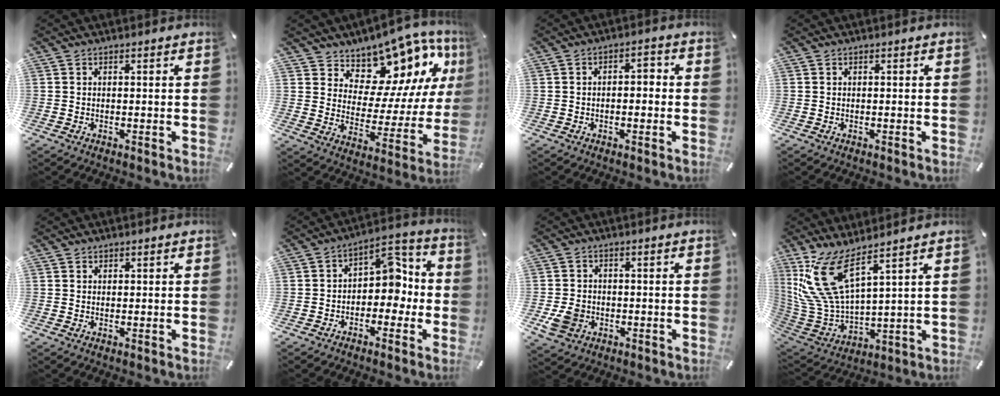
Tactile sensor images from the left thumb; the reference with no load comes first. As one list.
[{"total": 12.8, "force": [10.2, 7.2, 3.0], "torque": [-0.042, -0.118, 0.176]}, {"total": 3.3, "force": [-1.1, 1.7, 2.5], "torque": [-0.048, 0.015, -0.024]}, {"total": 0.0}, {"total": 0.7, "force": [0.5, 0.5, 0.0], "torque": [0.001, 0.001, 0.010]}, {"total": 7.8, "force": [-0.6, 6.3, 4.6], "torque": [-0.042, -0.005, -0.018]}, {"total": 5.9, "force": [-1.7, 5.1, 2.5], "torque": [-0.045, 0.000, -0.032]}, {"total": 15.0, "force": [8.8, 6.5, 10.2], "torque": [-0.257, -0.047, 0.163]}]